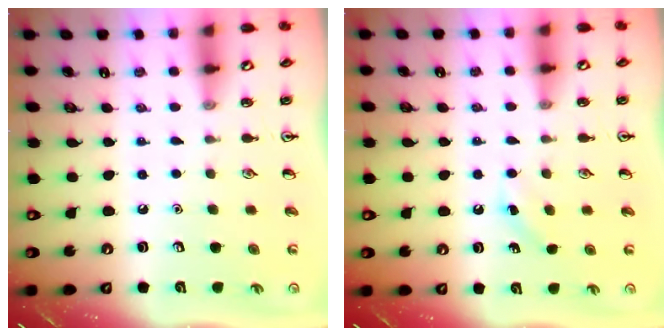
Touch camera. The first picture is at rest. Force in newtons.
{"total": 2.8, "press": 2.6, "slide": 0.9}